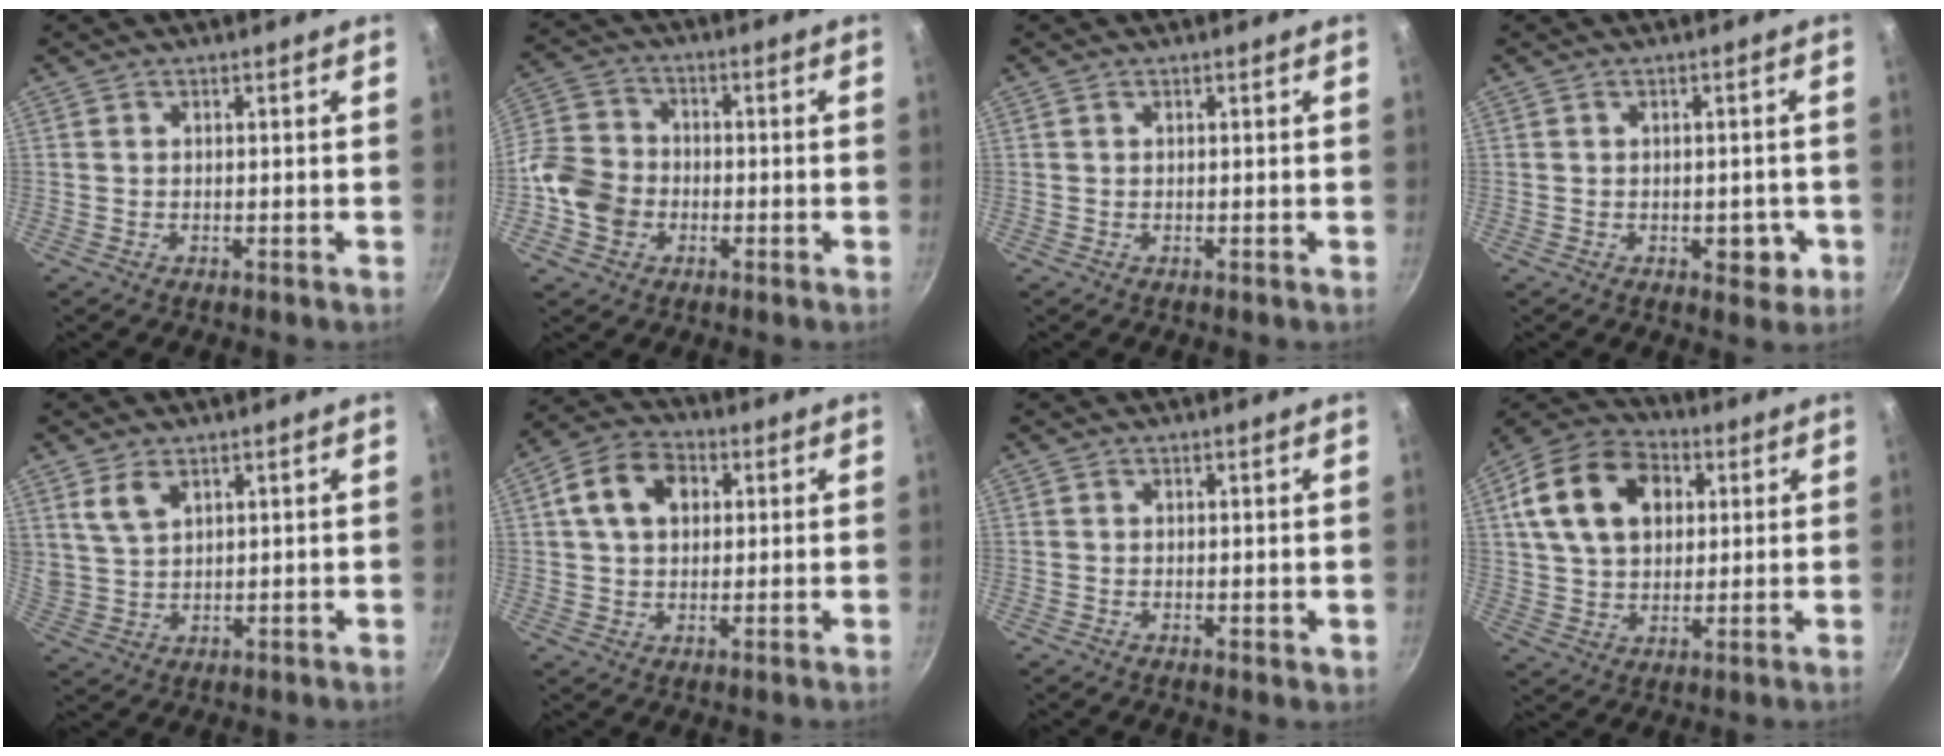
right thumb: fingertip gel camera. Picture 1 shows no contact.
{"total": 9.6, "force": [-2.6, 7.9, 4.7], "torque": [-0.068, 0.023, -0.067]}
{"total": 0.0}
{"total": 4.3, "force": [-1.2, 2.7, 3.1], "torque": [-0.010, 0.008, -0.012]}
{"total": 5.4, "force": [3.0, 2.9, 3.4], "torque": [-0.061, -0.014, 0.068]}
{"total": 10.4, "force": [2.7, 7.5, 6.6], "torque": [-0.095, 0.013, 0.033]}
{"total": 0.9, "force": [0.4, 0.4, 0.7], "torque": [-0.005, -0.004, 0.004]}
{"total": 17.5, "force": [5.0, 12.3, 11.3], "torque": [-0.178, 0.010, 0.074]}